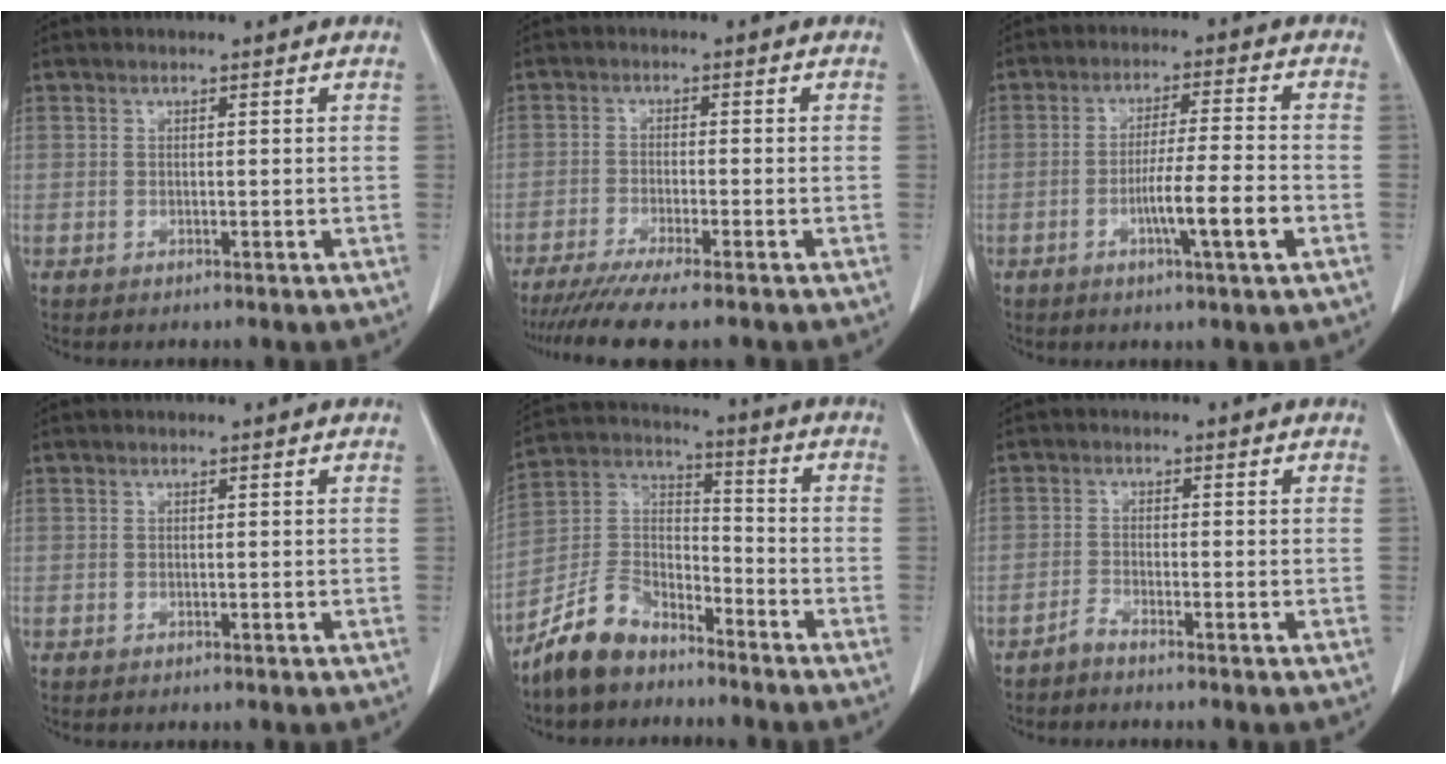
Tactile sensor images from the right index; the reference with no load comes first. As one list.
[{"total": 9.4, "force": [-7.7, -0.3, 5.4], "torque": [-0.073, -0.024, -0.122]}, {"total": 7.9, "force": [-2.9, -0.3, 7.4], "torque": [-0.121, -0.007, -0.050]}, {"total": 0.0}, {"total": 10.2, "force": [-8.2, 4.6, 3.8], "torque": [-0.084, 0.020, -0.160]}, {"total": 1.6, "force": [-1.4, -0.4, 0.4], "torque": [-0.008, 0.000, -0.031]}]